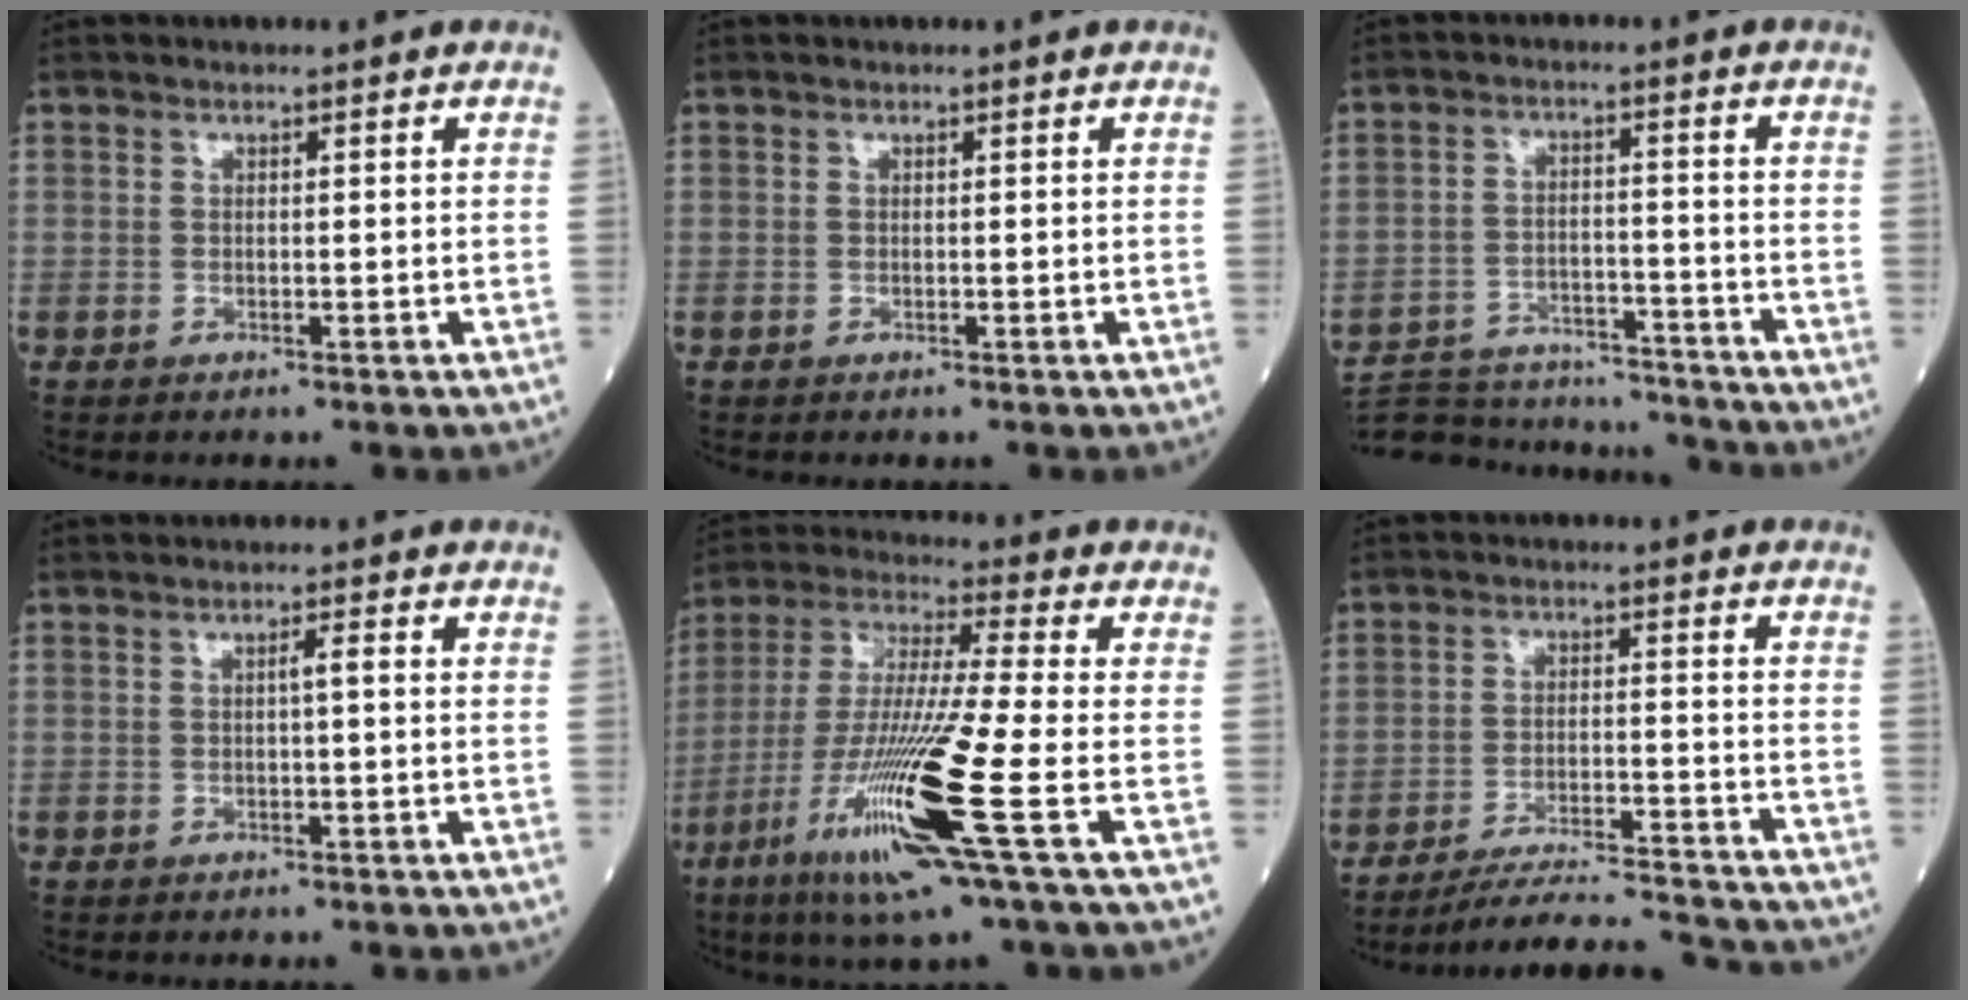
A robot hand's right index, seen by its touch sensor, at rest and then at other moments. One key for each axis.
{"total": 0.0}
{"total": 16.5, "fx": -15.8, "fy": 3.3, "fz": 3.5, "tx": -0.074, "ty": 0.010, "tz": -0.229}
{"total": 1.4, "fx": 0.0, "fy": 0.0, "fz": 1.4, "tx": -0.022, "ty": 0.004, "tz": 0.000}
{"total": 18.4, "fx": -7.1, "fy": -0.6, "fz": 16.9, "tx": -0.362, "ty": -0.033, "tz": -0.140}
{"total": 15.7, "fx": -15.0, "fy": 0.9, "fz": 4.6, "tx": -0.074, "ty": -0.013, "tz": -0.215}